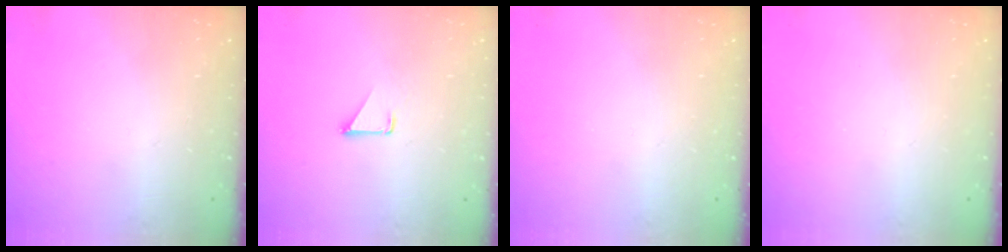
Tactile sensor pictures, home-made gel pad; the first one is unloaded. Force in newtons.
{"total": 1.1, "press": 1.1, "slide": 0.1}
{"total": 0.0}
{"total": 0.0}